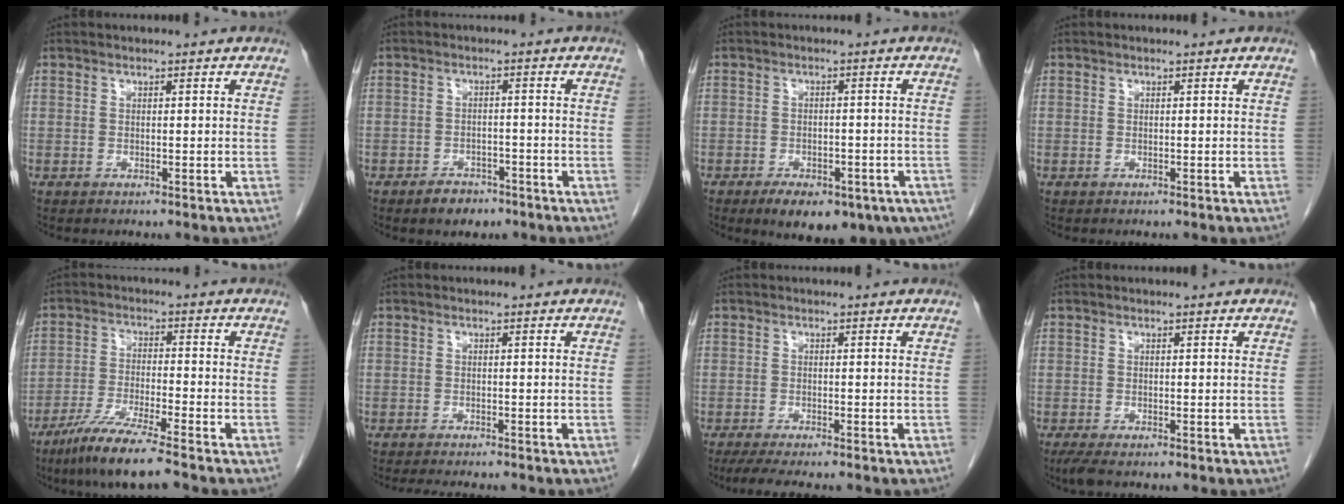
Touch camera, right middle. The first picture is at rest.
{"total": 3.6, "force": [-2.7, 2.0, 1.5], "torque": [-0.025, 0.004, -0.033]}
{"total": 13.6, "force": [-8.8, 6.8, 7.8], "torque": [-0.101, -0.005, -0.108]}
{"total": 0.0}
{"total": 8.8, "force": [-6.7, -0.3, 5.8], "torque": [-0.109, -0.030, -0.125]}
{"total": 4.6, "force": [-4.0, 0.8, 2.1], "torque": [-0.024, -0.007, -0.055]}
{"total": 5.4, "force": [-4.4, 0.5, 3.1], "torque": [-0.045, -0.012, -0.068]}
{"total": 2.1, "force": [-1.5, 0.4, 1.4], "torque": [-0.031, -0.009, -0.028]}